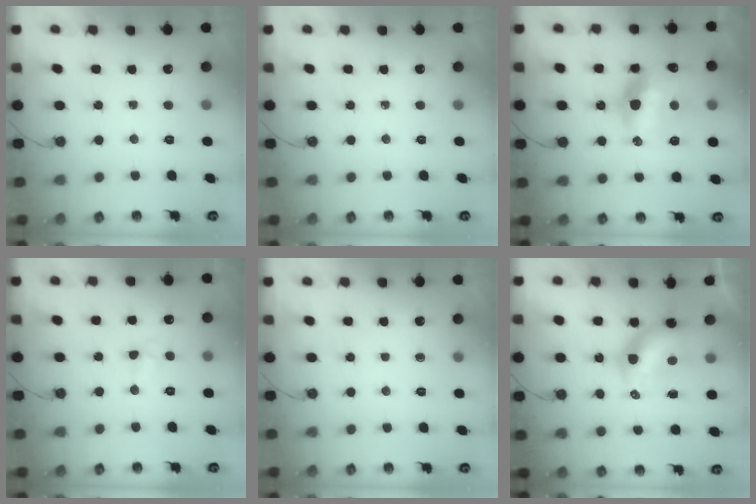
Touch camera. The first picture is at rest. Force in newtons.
{"total": 0.0}
{"total": 17.1, "press": 16.4, "slide": 4.9}
{"total": 5.3, "press": 5.3, "slide": 0.6}
{"total": 0.0}
{"total": 7.8, "press": 7.8, "slide": 0.2}